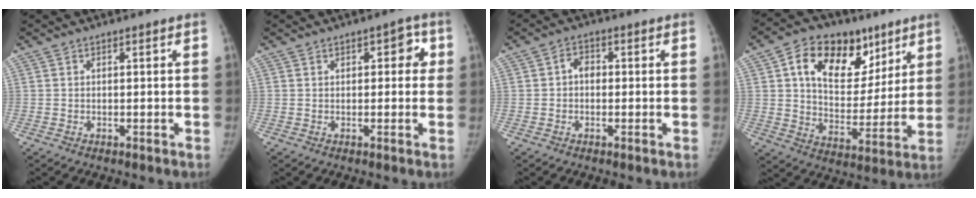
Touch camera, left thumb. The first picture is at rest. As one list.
[{"total": 4.0, "force": [1.0, 2.6, 2.8], "torque": [-0.003, 0.004, 0.003]}, {"total": 2.9, "force": [-0.2, 2.3, 1.7], "torque": [-0.013, 0.013, -0.011]}, {"total": 20.2, "force": [9.6, 13.0, 12.1], "torque": [-0.146, -0.023, 0.157]}]